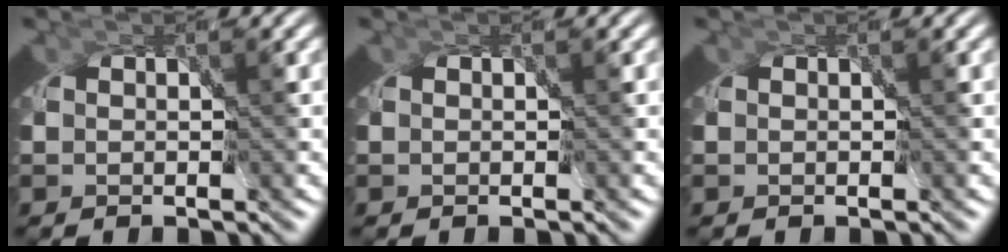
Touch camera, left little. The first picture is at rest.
{"total": 0.0}
{"total": 0.0}